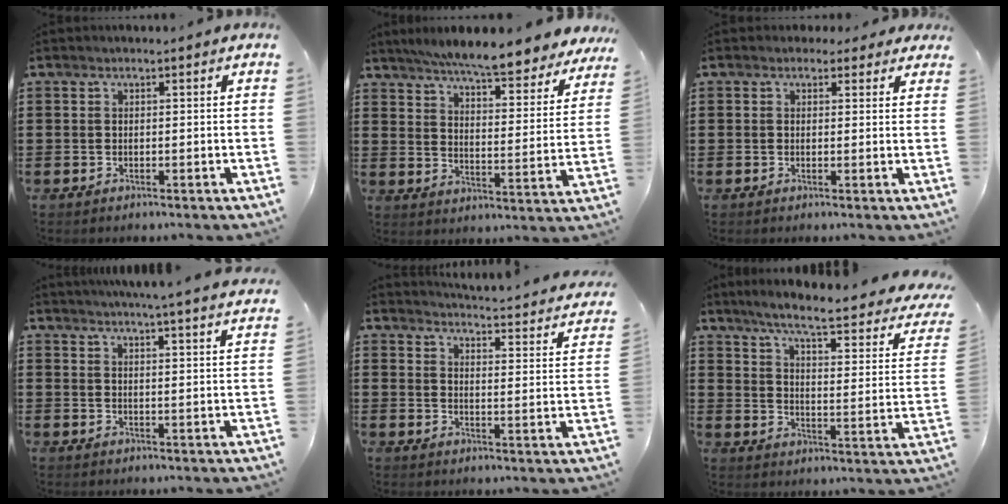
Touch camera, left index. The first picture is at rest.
{"total": 7.2, "force": [6.6, -0.4, 2.9], "torque": [-0.075, -0.046, 0.110]}
{"total": 1.9, "force": [1.3, 1.3, 0.4], "torque": [-0.006, 0.007, 0.021]}
{"total": 4.5, "force": [4.2, -1.1, 1.1], "torque": [-0.036, -0.024, 0.072]}
{"total": 3.0, "force": [2.8, -0.4, 0.8], "torque": [-0.027, -0.038, 0.037]}
{"total": 6.7, "force": [5.0, -0.2, 4.5], "torque": [-0.101, -0.042, 0.074]}